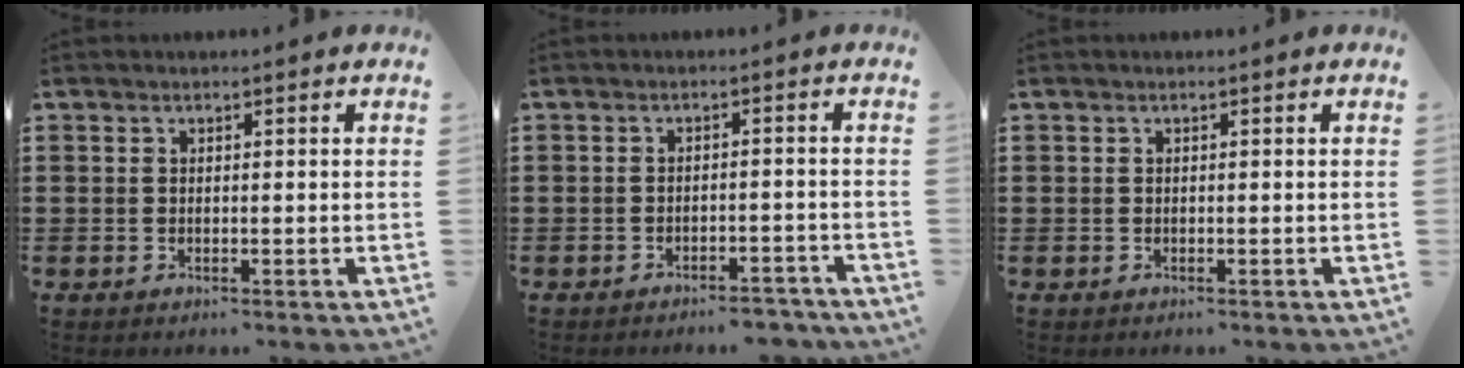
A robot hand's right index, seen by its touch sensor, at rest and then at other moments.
{"total": 3.0, "force": [-2.9, 0.0, 0.6], "torque": [-0.014, 0.001, -0.061]}
{"total": 0.0}